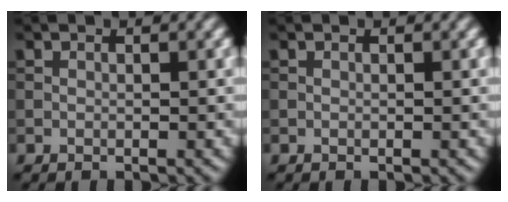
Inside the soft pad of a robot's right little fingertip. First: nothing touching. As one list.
[{"total": 0.0}]